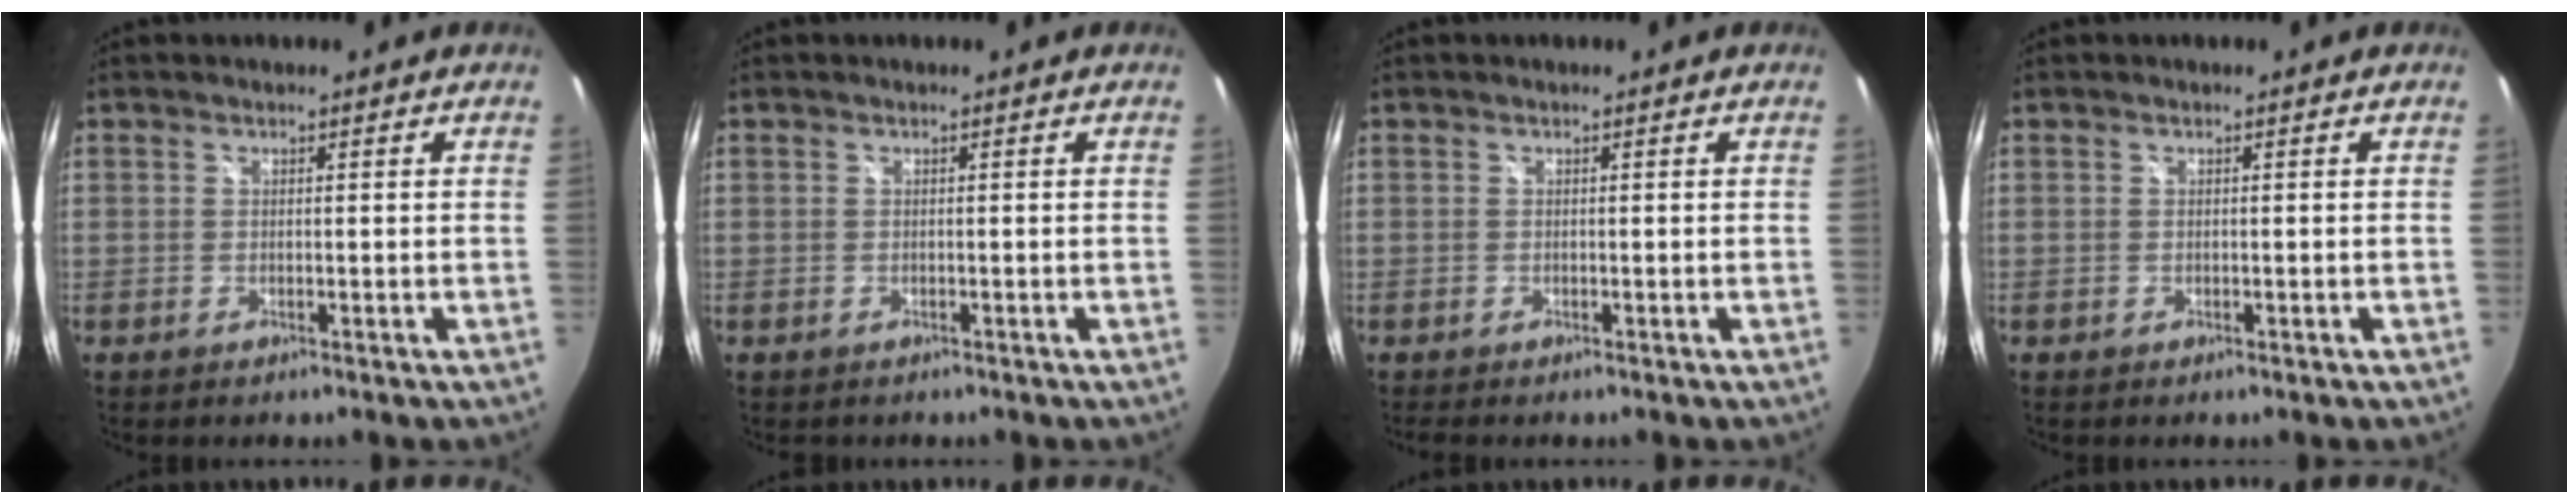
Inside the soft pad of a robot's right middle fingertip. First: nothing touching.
{"total": 0.5, "force": [-0.3, 0.4, 0.0], "torque": [-0.002, -0.003, -0.004]}
{"total": 0.5, "force": [-0.4, 0.0, 0.3], "torque": [-0.007, -0.001, -0.007]}
{"total": 0.0}